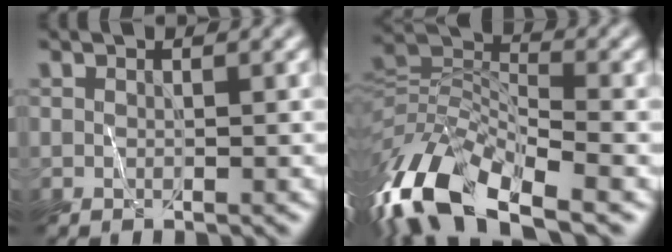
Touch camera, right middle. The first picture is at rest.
{"total": 10.6, "force": [-7.5, 4.1, 6.3], "torque": [-0.125, -0.004, -0.149]}